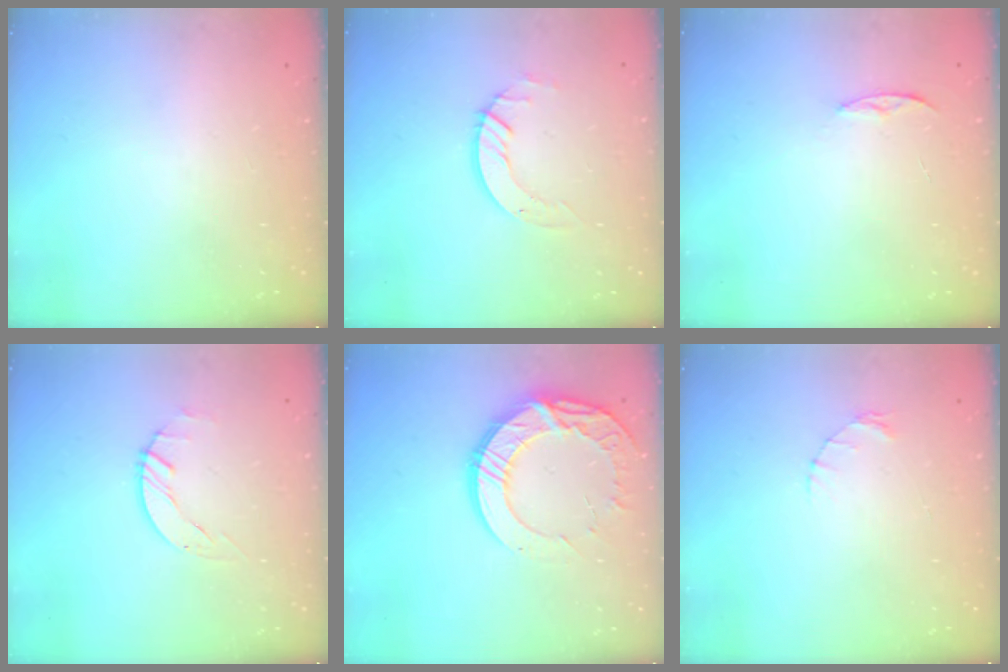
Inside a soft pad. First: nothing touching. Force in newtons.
{"total": 5.1, "press": 5.1, "slide": 0.4}
{"total": 4.4, "press": 4.4, "slide": 0.5}
{"total": 1.6, "press": 1.6, "slide": 0.3}
{"total": 15.4, "press": 15.3, "slide": 1.6}
{"total": 2.0, "press": 2.0, "slide": 0.4}